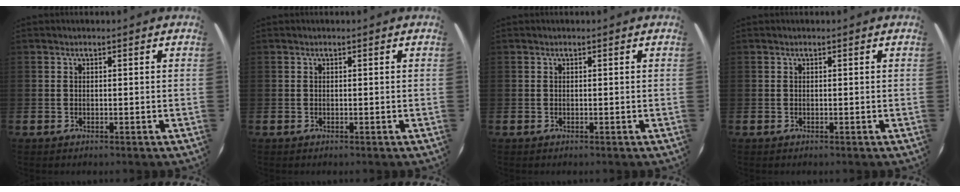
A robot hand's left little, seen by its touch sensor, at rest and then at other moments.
{"total": 0.0}
{"total": 0.0}
{"total": 0.0}